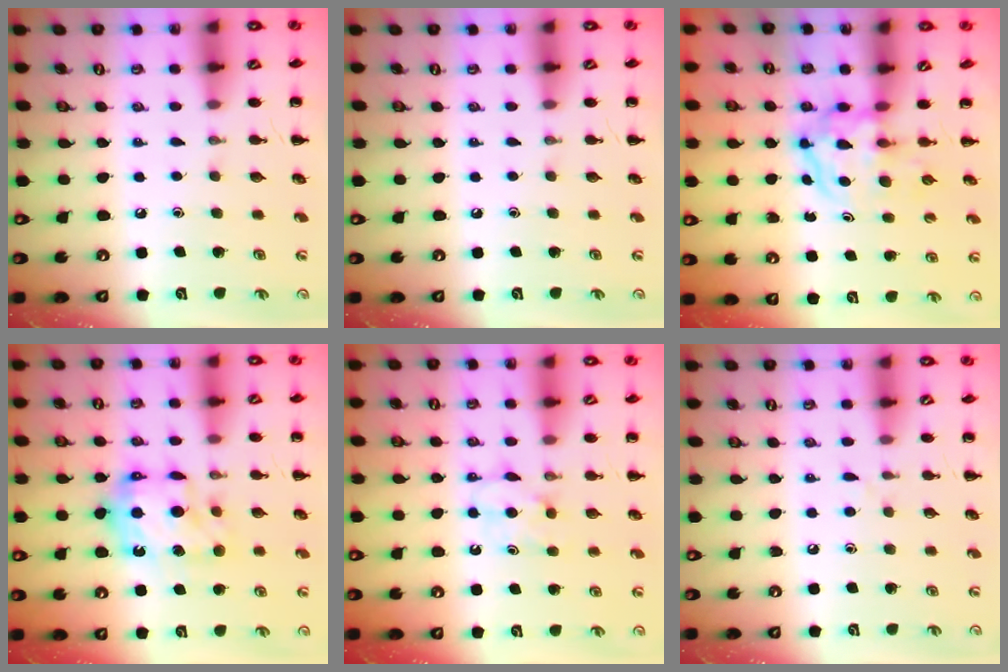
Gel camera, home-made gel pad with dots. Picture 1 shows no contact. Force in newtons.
{"total": 0.0}
{"total": 3.9, "press": 3.9, "slide": 0.4}
{"total": 11.1, "press": 11.0, "slide": 1.2}
{"total": 5.5, "press": 5.2, "slide": 1.6}
{"total": 3.2, "press": 2.9, "slide": 1.3}